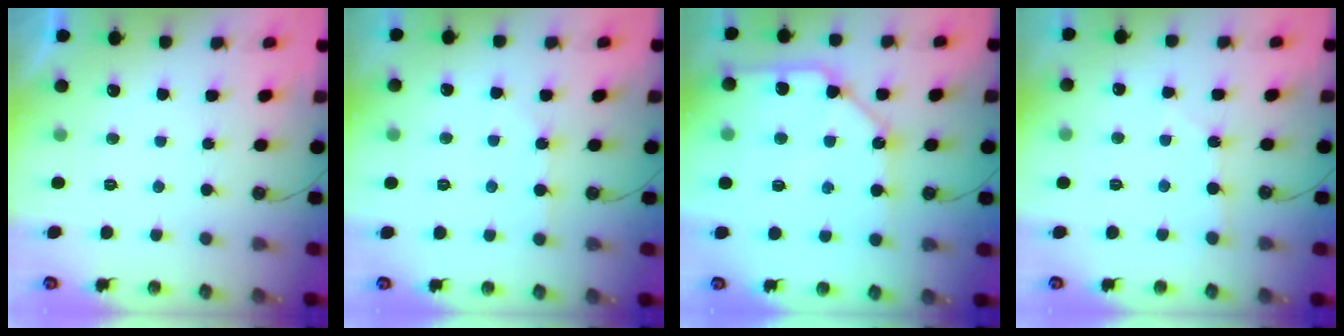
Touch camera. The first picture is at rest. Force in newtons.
{"total": 3.7, "press": 3.6, "slide": 0.6}
{"total": 13.7, "press": 13.6, "slide": 1.6}
{"total": 2.6, "press": 2.6, "slide": 0.3}